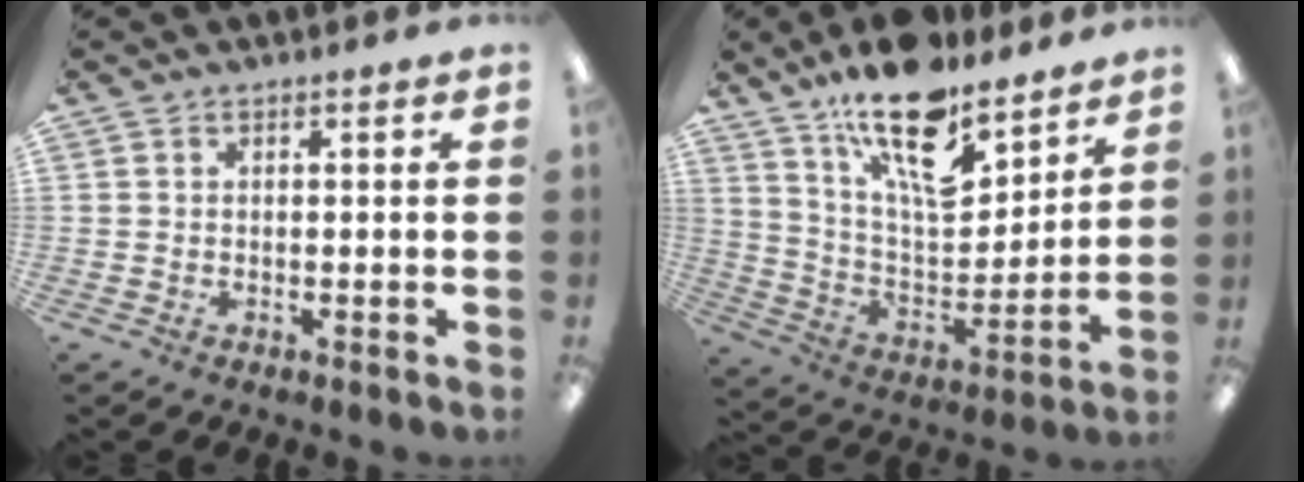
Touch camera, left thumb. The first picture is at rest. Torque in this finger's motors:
{"motor_torque": [1.71, 0.55, 1.85, -0.93, 0.40]}